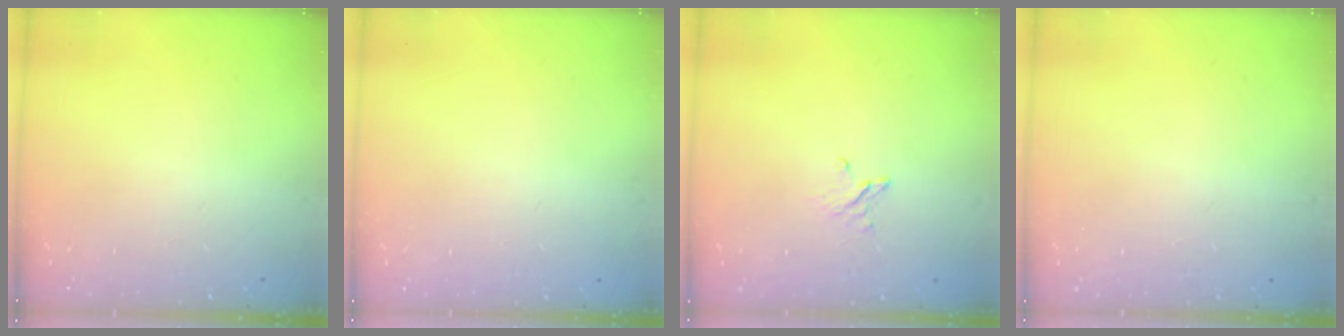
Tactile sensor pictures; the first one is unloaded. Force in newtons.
{"total": 0.0}
{"total": 2.4, "press": 2.4, "slide": 0.2}
{"total": 0.0}